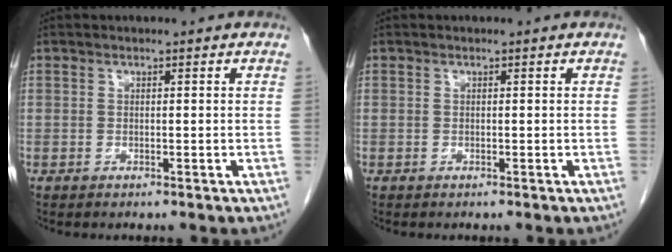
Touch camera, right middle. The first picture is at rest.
{"total": 0.0}